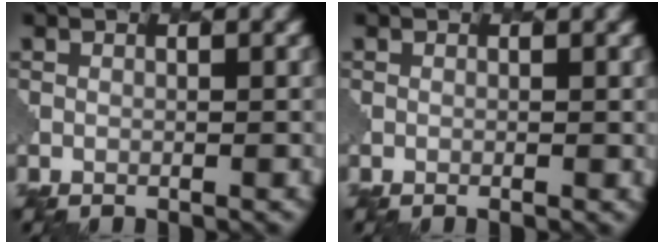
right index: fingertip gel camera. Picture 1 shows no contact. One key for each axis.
{"total": 0.5, "fx": 0.0, "fy": 0.2, "fz": 0.5, "tx": -0.005, "ty": -0.003, "tz": 0.002}